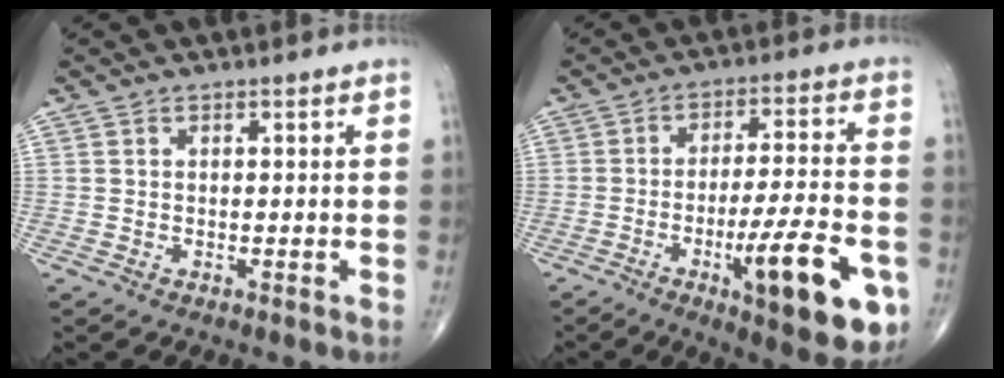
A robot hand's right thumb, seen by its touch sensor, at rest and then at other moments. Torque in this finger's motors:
{"motor_torque": [0.17, 0.16, 0.15, -0.02, 0.13]}